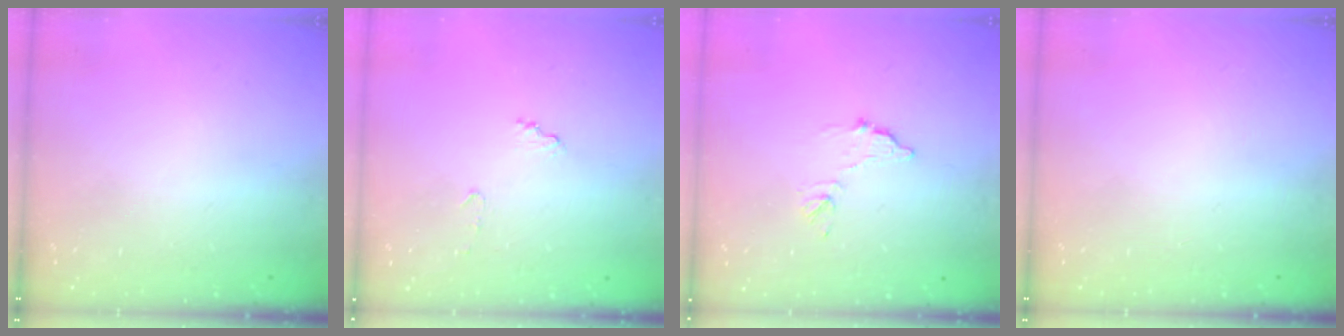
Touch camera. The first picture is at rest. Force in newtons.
{"total": 7.1, "press": 7.1, "slide": 0.5}
{"total": 7.9, "press": 7.9, "slide": 0.3}
{"total": 0.0}